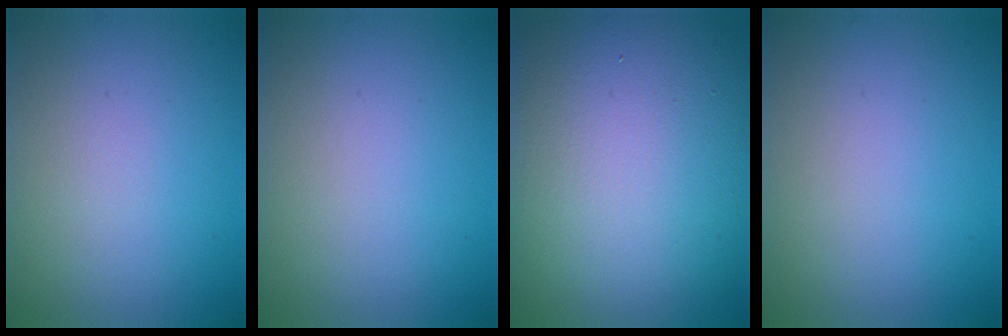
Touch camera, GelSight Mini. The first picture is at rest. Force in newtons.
{"total": 0.0}
{"total": 17.3, "press": 17.3, "slide": 1.4}
{"total": 0.0}